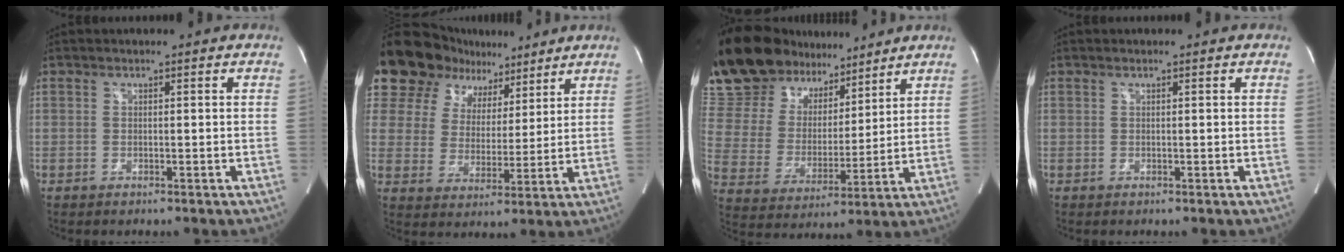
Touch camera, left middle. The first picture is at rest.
{"total": 14.8, "force": [11.1, 8.6, 4.7], "torque": [-0.088, 0.034, 0.186]}
{"total": 18.3, "force": [15.8, 6.2, 6.7], "torque": [-0.142, 0.027, 0.292]}
{"total": 0.0}